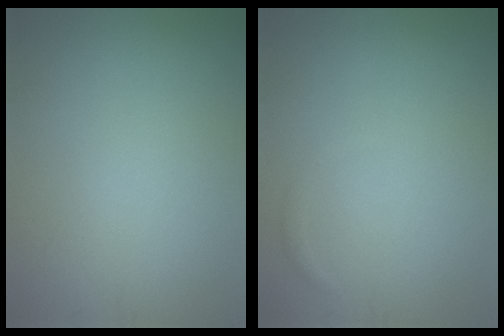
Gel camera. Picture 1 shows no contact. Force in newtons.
{"total": 0.6, "press": 0.6, "slide": 0.0}